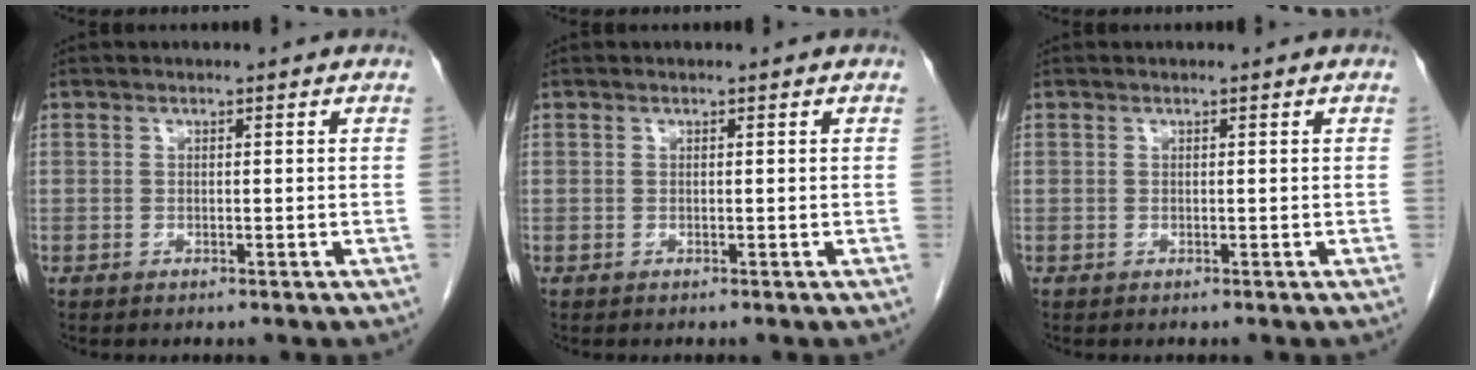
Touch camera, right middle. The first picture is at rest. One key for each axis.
{"total": 0.0}
{"total": 0.0}